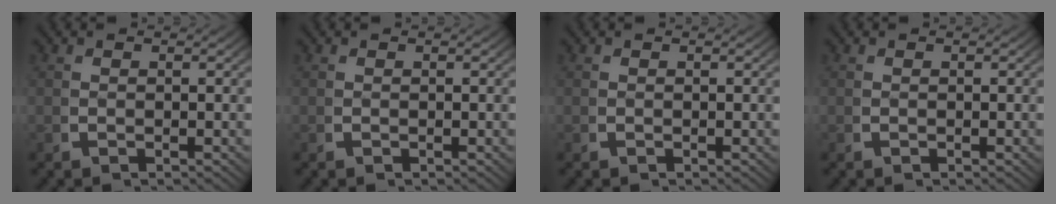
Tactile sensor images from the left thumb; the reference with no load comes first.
{"total": 0.0}
{"total": 0.0}
{"total": 0.0}